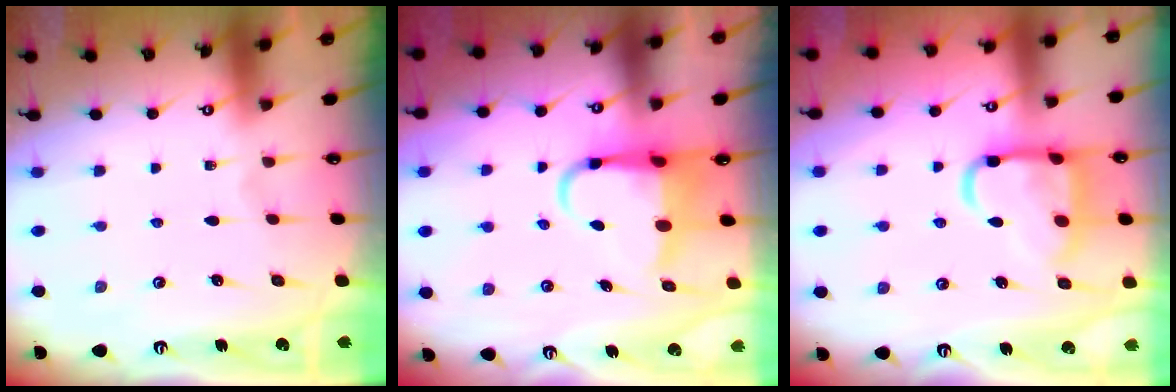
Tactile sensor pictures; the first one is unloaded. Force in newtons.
{"total": 6.0, "press": 5.8, "slide": 1.4}
{"total": 14.1, "press": 14.0, "slide": 1.6}